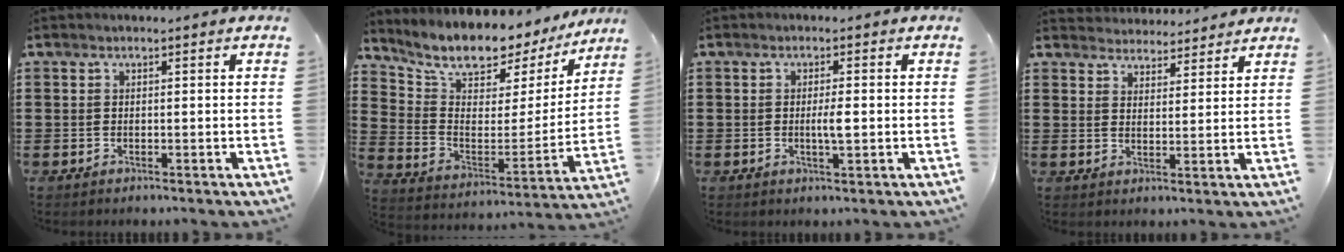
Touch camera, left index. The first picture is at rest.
{"total": 8.7, "force": [8.0, 2.5, 2.2], "torque": [-0.067, -0.070, 0.131]}
{"total": 2.7, "force": [-0.2, 0.4, 2.7], "torque": [-0.049, -0.004, -0.004]}
{"total": 3.6, "force": [3.5, 0.5, -0.3], "torque": [-0.008, -0.015, 0.065]}